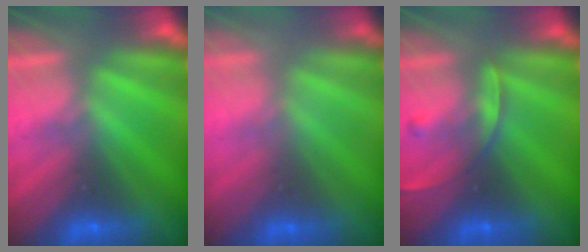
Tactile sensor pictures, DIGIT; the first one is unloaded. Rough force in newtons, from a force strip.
{"total": 2.5}
{"total": 2.5}